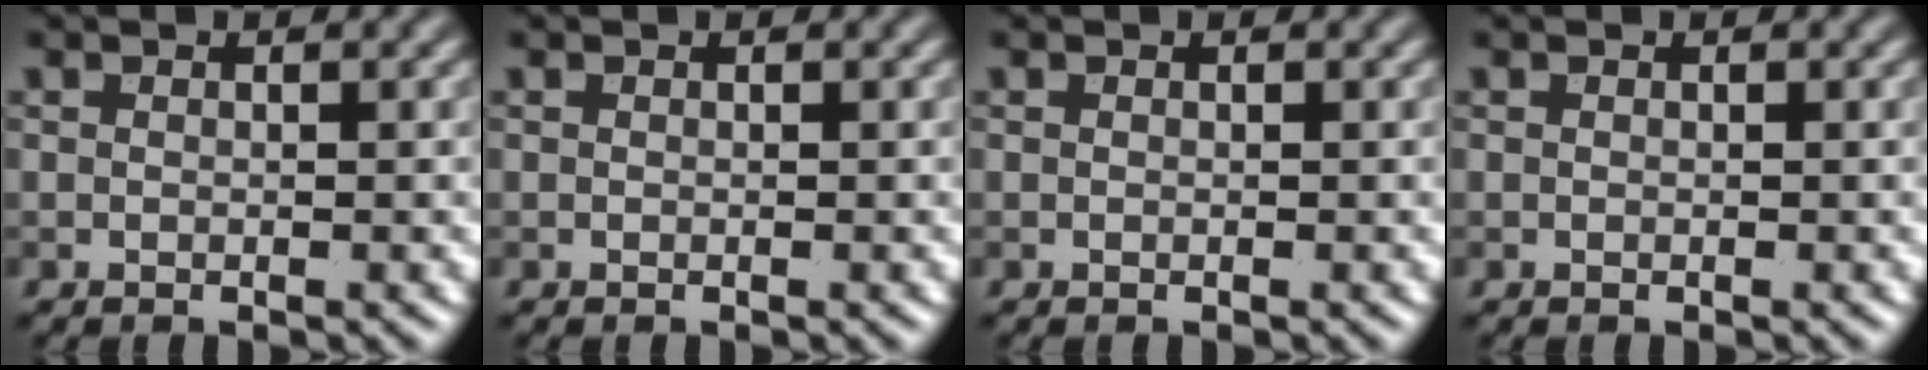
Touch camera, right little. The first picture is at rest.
{"total": 0.0}
{"total": 0.0}
{"total": 0.0}